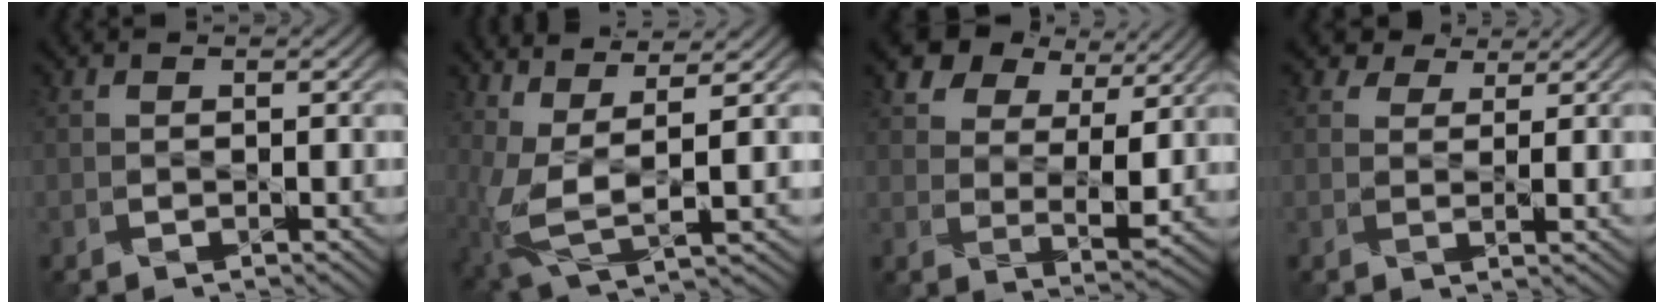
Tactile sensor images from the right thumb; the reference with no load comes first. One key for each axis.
{"total": 6.7, "fx": 3.2, "fy": 1.2, "fz": 5.7, "tx": -0.147, "ty": 0.007, "tz": 0.070}
{"total": 12.6, "fx": 8.9, "fy": 6.4, "fz": 6.2, "tx": -0.132, "ty": 0.012, "tz": 0.147}
{"total": 3.9, "fx": 2.8, "fy": 1.8, "fz": 2.0, "tx": -0.039, "ty": 0.006, "tz": 0.044}